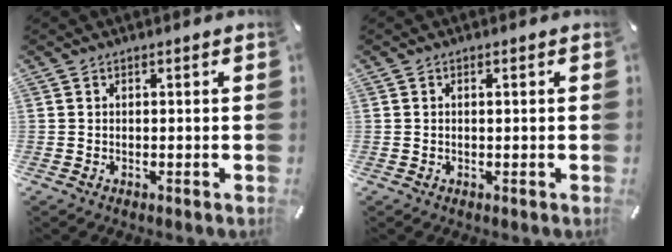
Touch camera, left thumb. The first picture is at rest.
{"total": 0.8, "force": [0.0, 0.3, 0.7], "torque": [-0.014, 0.002, -0.001]}